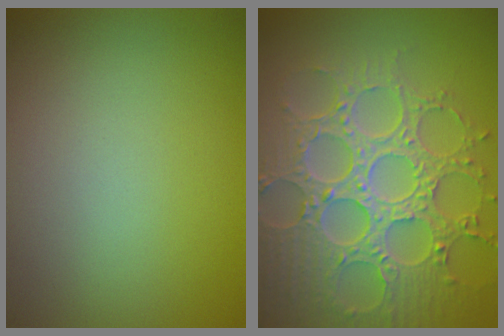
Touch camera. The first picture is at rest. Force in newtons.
{"total": 8.7, "press": 6.5, "slide": 5.8}